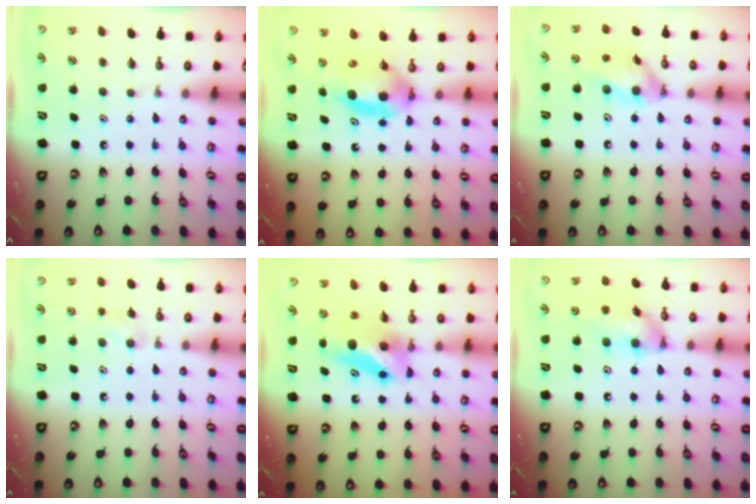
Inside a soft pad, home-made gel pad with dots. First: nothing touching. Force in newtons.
{"total": 7.3, "press": 4.9, "slide": 5.3}
{"total": 13.1, "press": 13.0, "slide": 1.7}
{"total": 7.9, "press": 7.3, "slide": 3.2}
{"total": 6.6, "press": 6.6, "slide": 0.5}
{"total": 12.9, "press": 12.8, "slide": 1.5}